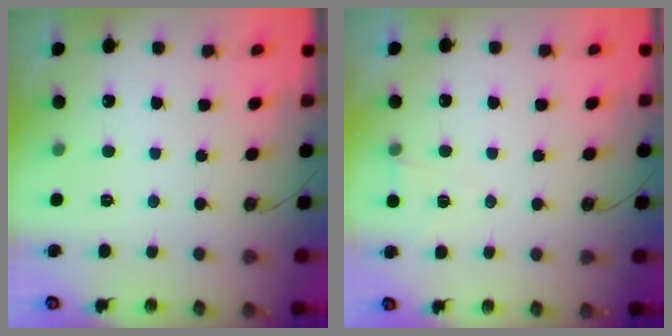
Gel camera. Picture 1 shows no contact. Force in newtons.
{"total": 5.2, "press": 2.9, "slide": 4.3}